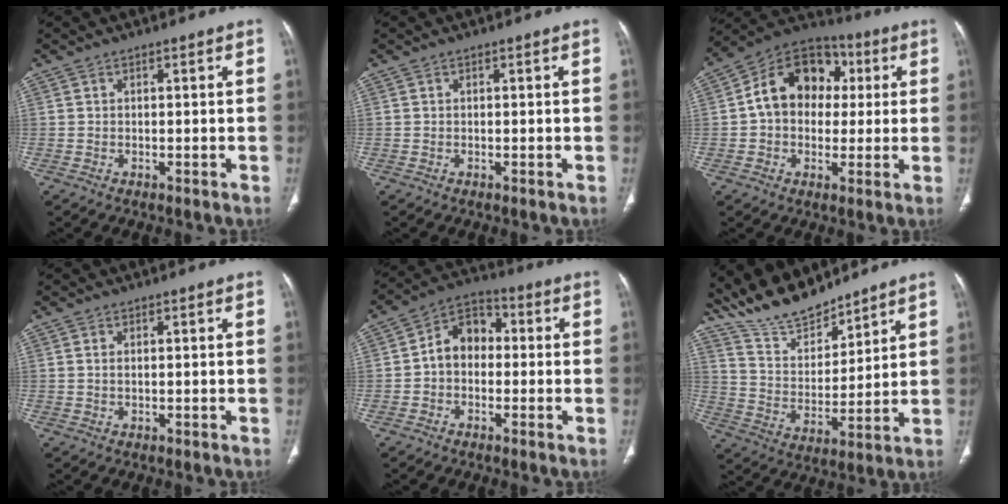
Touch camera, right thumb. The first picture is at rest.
{"total": 0.0}
{"total": 15.2, "force": [2.2, 11.7, 9.4], "torque": [-0.117, 0.028, 0.025]}
{"total": 0.6, "force": [0.1, 0.3, 0.5], "torque": [-0.013, 0.000, 0.004]}
{"total": 8.1, "force": [-0.4, 6.1, 5.3], "torque": [-0.062, 0.030, -0.024]}
{"total": 13.0, "force": [11.7, 3.8, 4.0], "torque": [-0.052, -0.062, 0.229]}